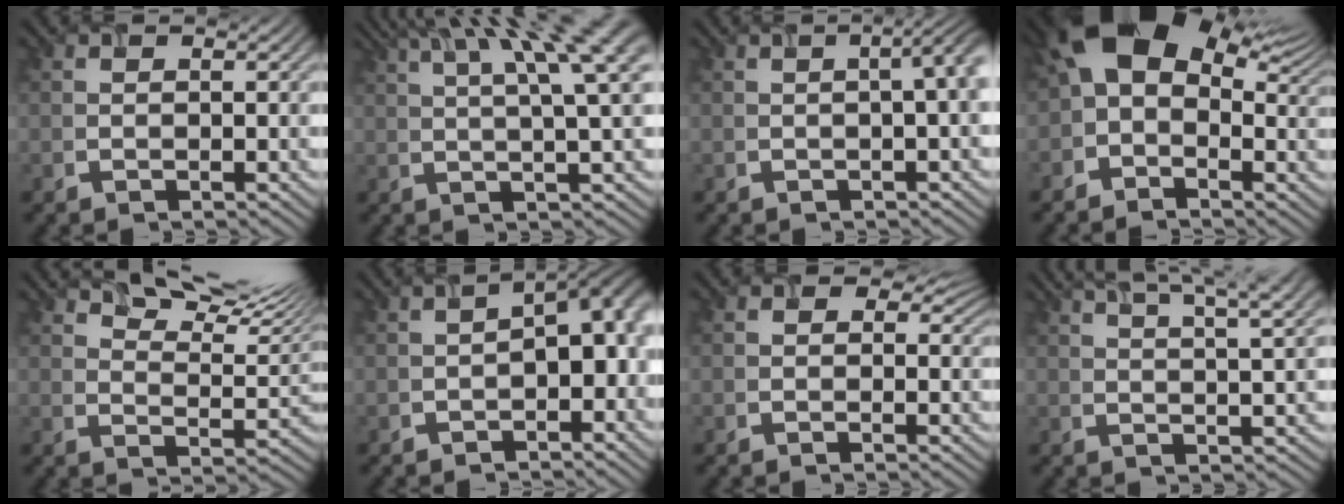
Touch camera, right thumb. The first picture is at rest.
{"total": 14.9, "force": [7.6, 3.4, 12.3], "torque": [-0.183, 0.033, 0.108]}
{"total": 4.3, "force": [0.5, 1.4, 4.1], "torque": [-0.044, 0.018, 0.002]}
{"total": 12.6, "force": [3.5, 8.0, 9.1], "torque": [-0.168, 0.010, 0.054]}
{"total": 9.9, "force": [7.8, 2.5, 5.4], "torque": [-0.099, -0.001, 0.121]}
{"total": 6.4, "force": [-1.1, 3.5, 5.2], "torque": [-0.067, 0.001, -0.016]}
{"total": 2.6, "force": [1.2, 1.9, 1.3], "torque": [-0.026, -0.010, 0.003]}
{"total": 8.6, "force": [5.9, 1.7, 6.0], "torque": [-0.091, 0.013, 0.071]}